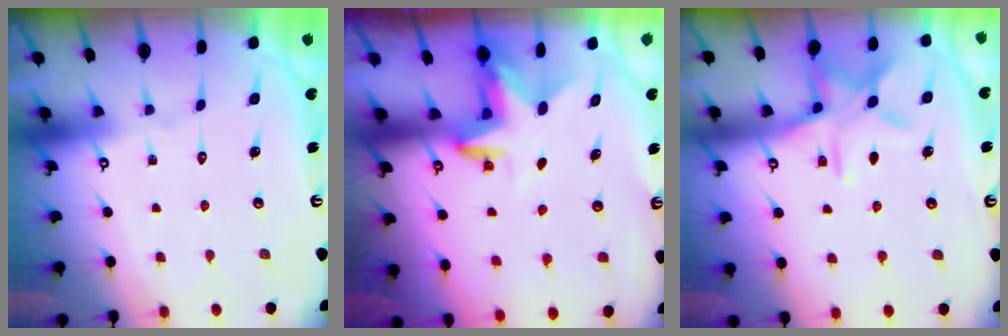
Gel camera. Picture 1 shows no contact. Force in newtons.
{"total": 3.4, "press": 3.4, "slide": 0.1}
{"total": 11.5, "press": 11.4, "slide": 0.8}